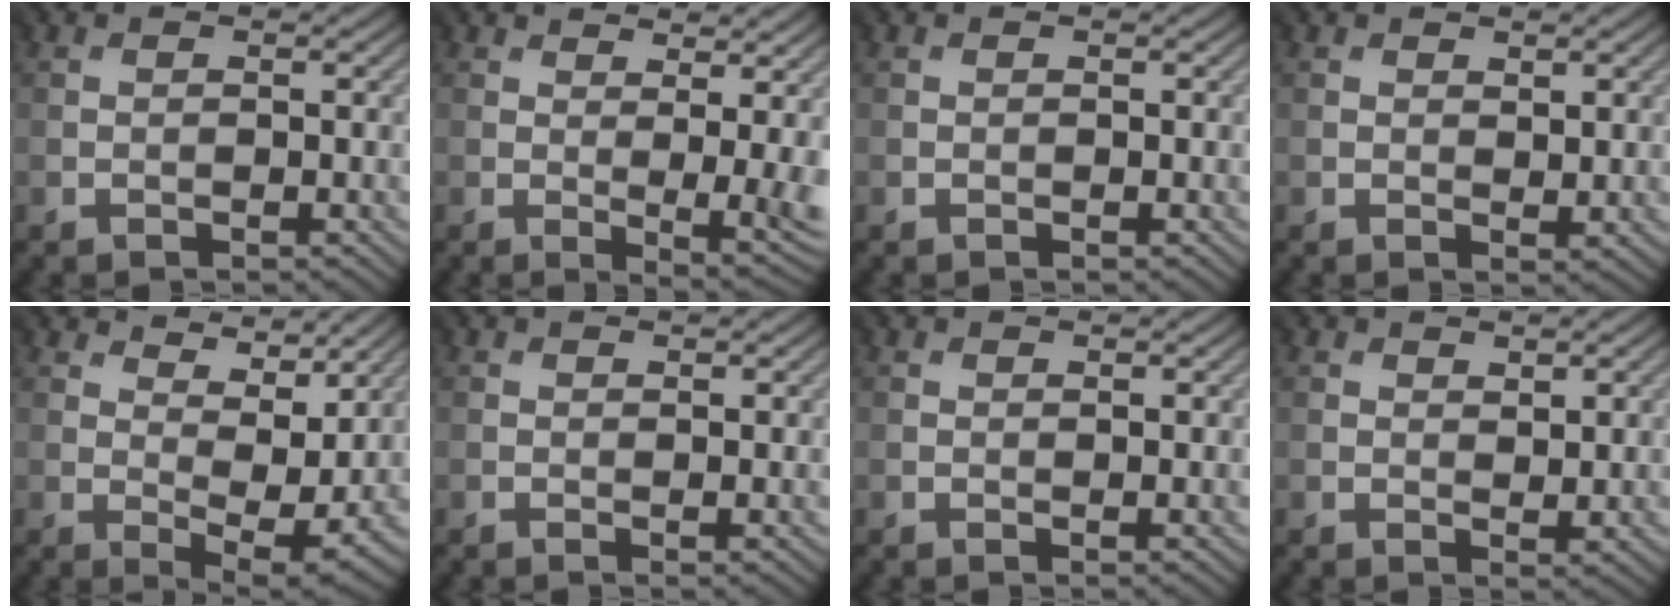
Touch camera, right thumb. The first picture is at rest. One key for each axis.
{"total": 8.9, "fx": 2.2, "fy": 3.4, "fz": 7.9, "tx": -0.098, "ty": 0.022, "tz": 0.053}
{"total": 0.0}
{"total": 1.4, "fx": 1.0, "fy": 0.7, "fz": 0.7, "tx": -0.017, "ty": -0.003, "tz": 0.022}
{"total": 8.8, "fx": 6.1, "fy": 3.7, "fz": 5.2, "tx": -0.103, "ty": -0.005, "tz": 0.097}
{"total": 1.2, "fx": 0.5, "fy": 0.2, "fz": 1.1, "tx": -0.024, "ty": 0.000, "tz": 0.008}
{"total": 1.0, "fx": 0.6, "fy": 0.2, "fz": 0.8, "tx": -0.018, "ty": -0.001, "tz": 0.010}
{"total": 1.9, "fx": 1.5, "fy": 0.8, "fz": 0.9, "tx": -0.022, "ty": -0.002, "tz": 0.032}